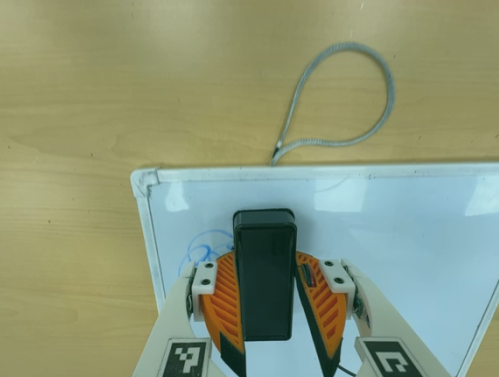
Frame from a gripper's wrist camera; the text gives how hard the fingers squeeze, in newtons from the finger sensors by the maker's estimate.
{"total": 9.6, "left": 10.4, "right": 8.7}